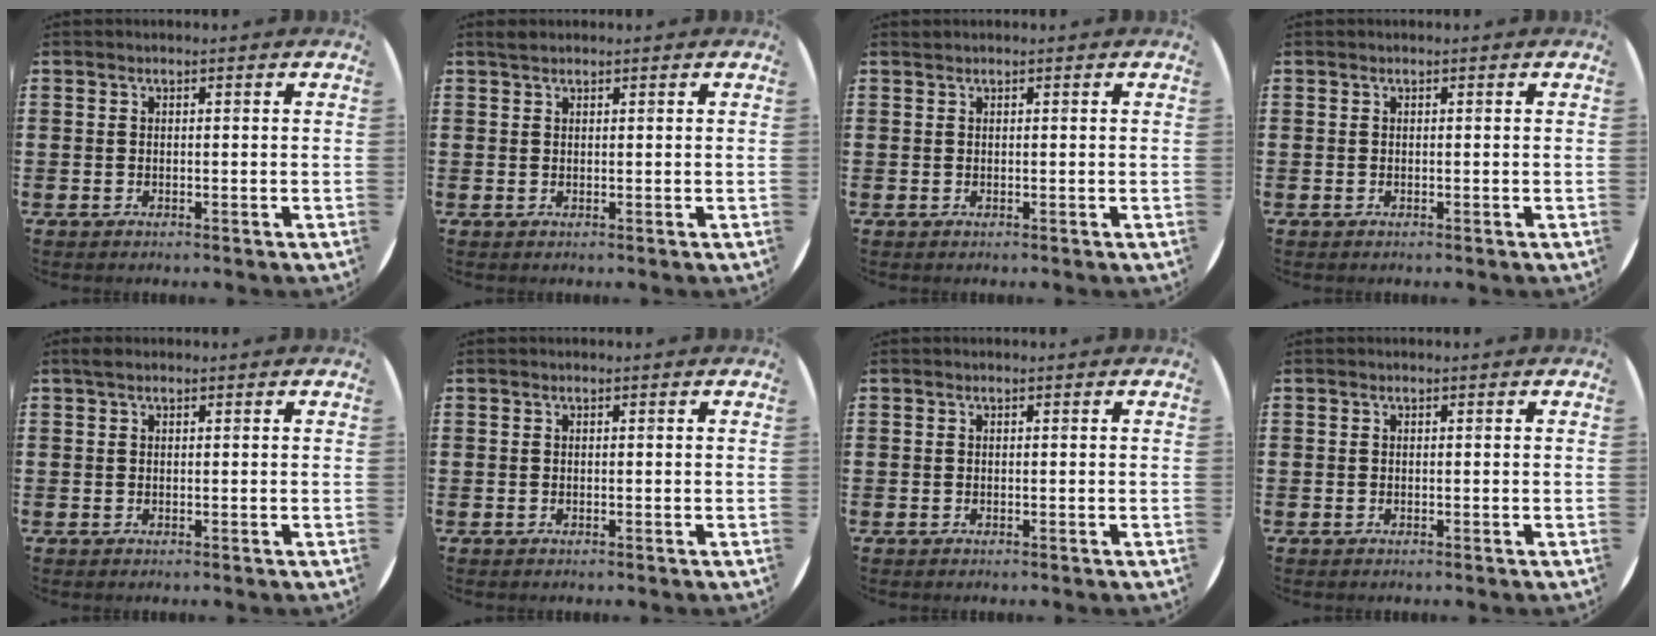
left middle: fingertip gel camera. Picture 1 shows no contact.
{"total": 0.9, "force": [0.9, 0.3, 0.2], "torque": [-0.004, 0.002, 0.016]}
{"total": 0.0}
{"total": 0.0}
{"total": 0.7, "force": [0.5, 0.3, 0.4], "torque": [-0.008, 0.005, 0.008]}
{"total": 0.0}
{"total": 0.0}
{"total": 0.0}